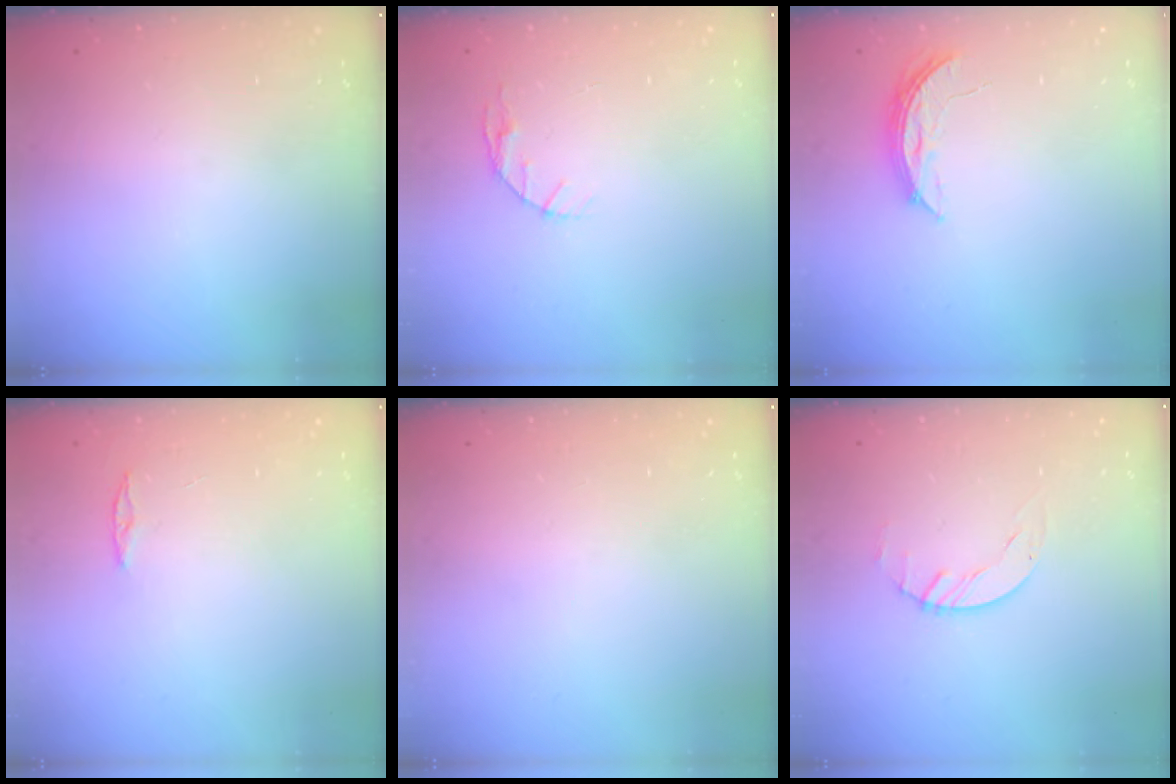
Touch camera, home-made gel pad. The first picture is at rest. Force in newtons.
{"total": 5.0, "press": 4.9, "slide": 0.6}
{"total": 5.9, "press": 5.9, "slide": 0.4}
{"total": 3.0, "press": 2.9, "slide": 0.3}
{"total": 0.0}
{"total": 1.5, "press": 1.5, "slide": 0.2}